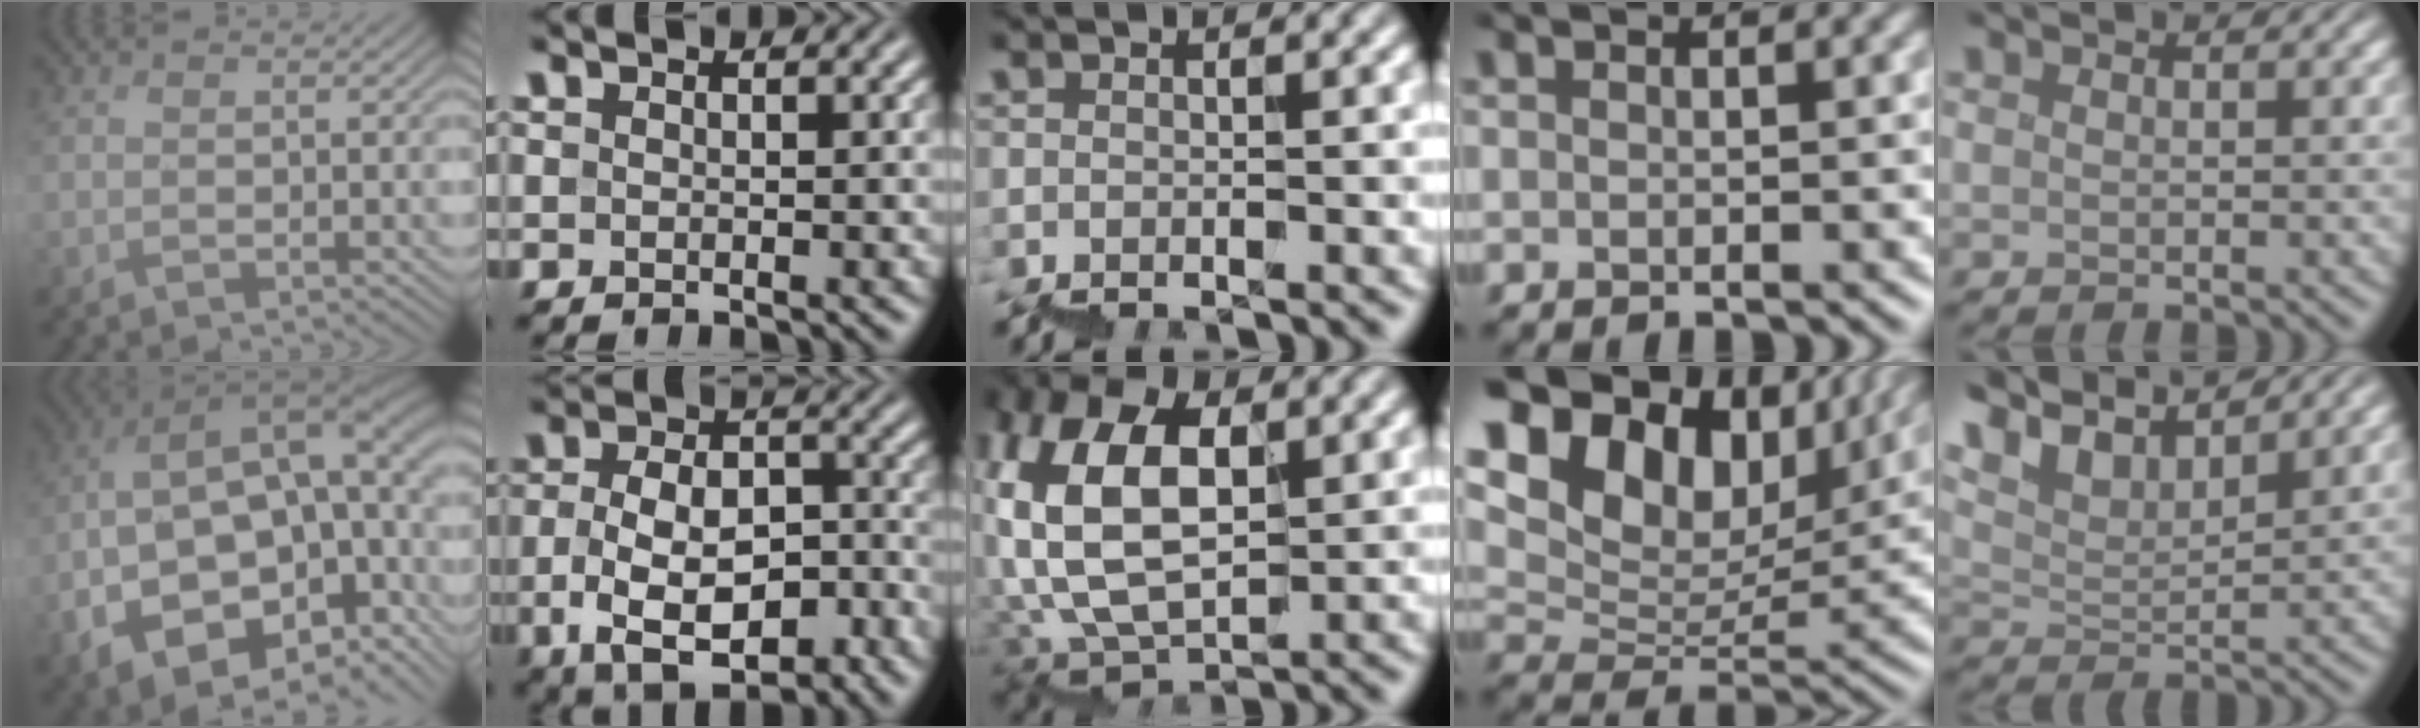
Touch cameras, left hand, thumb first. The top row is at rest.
{"thumb": {"total": 19.6, "force": [-2.5, 11.5, 15.6], "torque": [-0.278, -0.032, -0.002]}, "index": {"total": 8.7, "force": [-3.0, 4.7, 6.6], "torque": [-0.128, -0.010, -0.055]}, "middle": {"total": 9.6, "force": [4.2, 5.1, 7.0], "torque": [-0.165, 0.023, 0.076]}, "ring": {"total": 15.8, "force": [7.8, 9.8, 9.7], "torque": [-0.174, 0.035, 0.140]}, "little": {"total": 7.5, "force": [5.7, 2.7, 4.1], "torque": [-0.104, 0.017, 0.094]}}